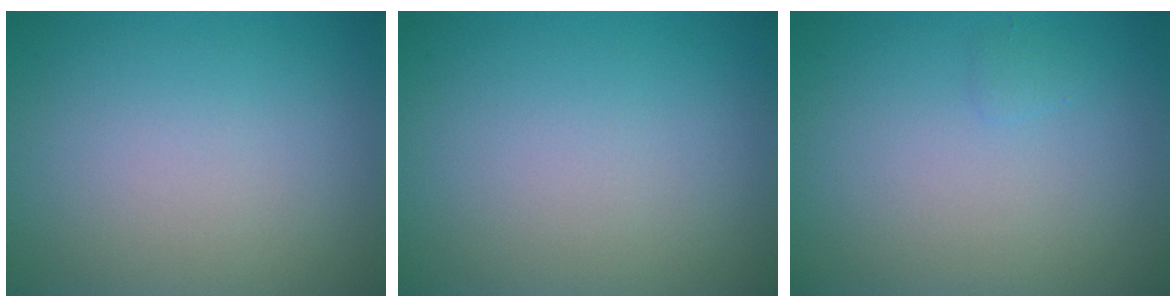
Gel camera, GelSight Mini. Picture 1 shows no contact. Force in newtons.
{"total": 0.0}
{"total": 0.5, "press": 0.5, "slide": 0.1}